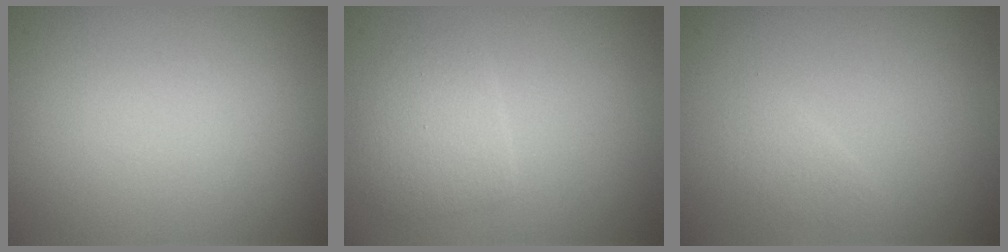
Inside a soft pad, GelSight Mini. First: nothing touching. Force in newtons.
{"total": 2.4, "press": 2.4, "slide": 0.1}
{"total": 1.0, "press": 1.0, "slide": 0.1}